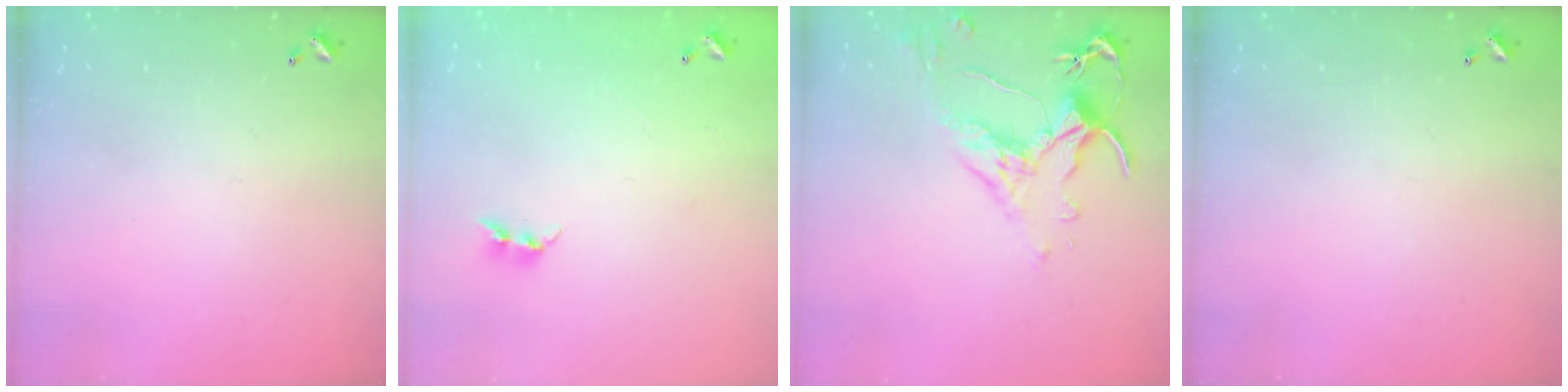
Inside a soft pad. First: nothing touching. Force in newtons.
{"total": 5.9, "press": 5.9, "slide": 0.4}
{"total": 2.5, "press": 2.1, "slide": 1.4}
{"total": 0.0}